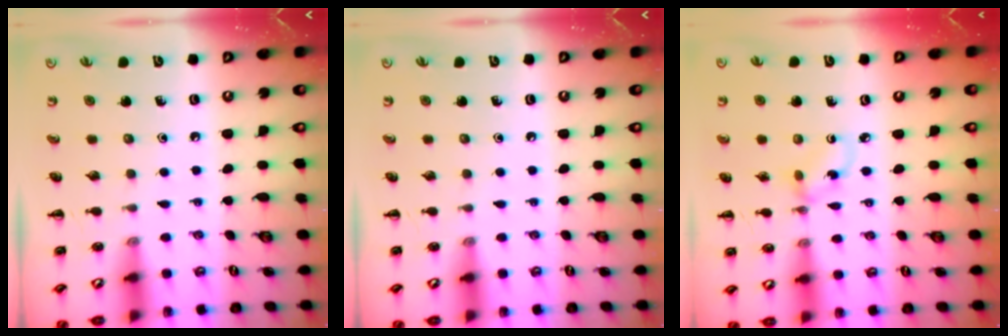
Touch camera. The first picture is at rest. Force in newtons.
{"total": 0.0}
{"total": 2.4, "press": 2.4, "slide": 0.6}